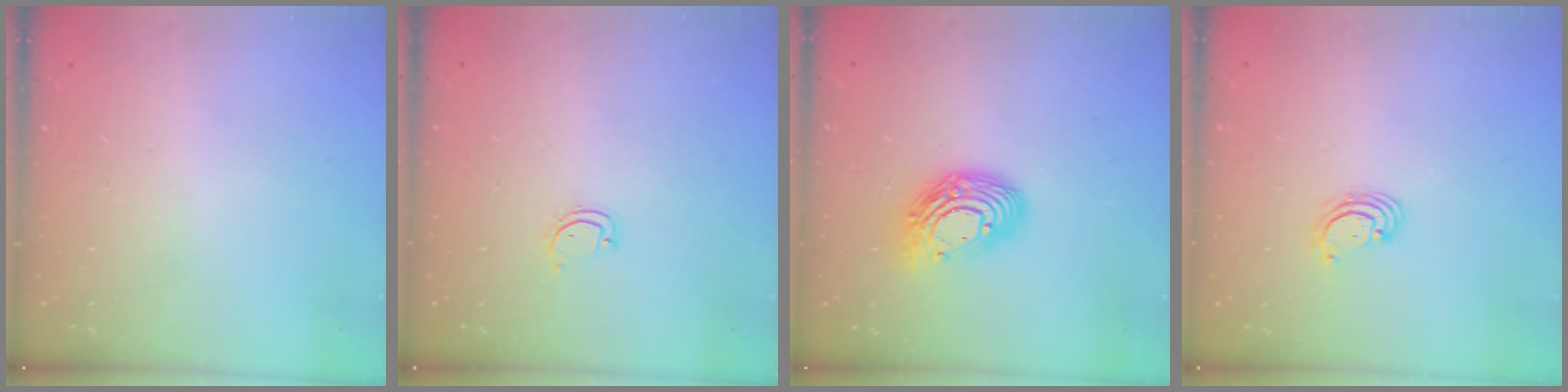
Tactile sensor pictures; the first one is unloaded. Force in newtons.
{"total": 3.3, "press": 3.3, "slide": 0.2}
{"total": 13.4, "press": 13.4, "slide": 1.0}
{"total": 2.8, "press": 2.8, "slide": 0.3}